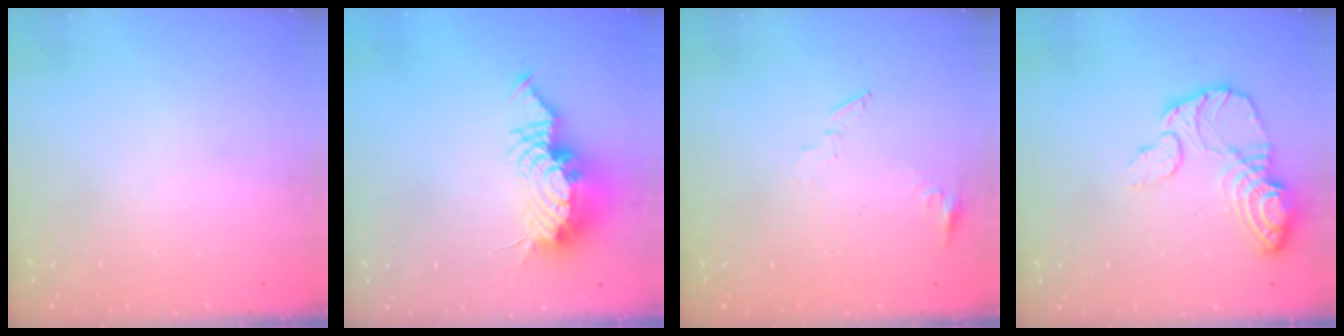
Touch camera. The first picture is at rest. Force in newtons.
{"total": 14.0, "press": 13.6, "slide": 3.6}
{"total": 5.5, "press": 5.4, "slide": 0.5}
{"total": 12.0, "press": 11.9, "slide": 1.1}